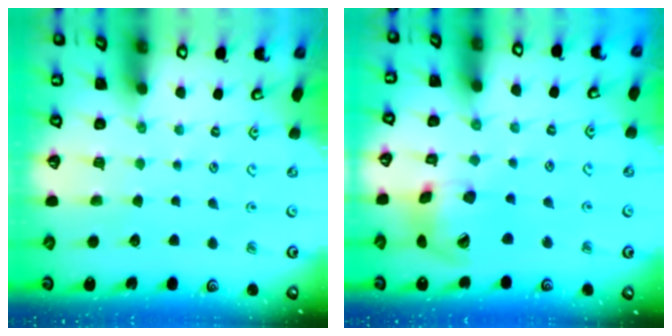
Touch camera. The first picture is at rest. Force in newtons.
{"total": 13.8, "press": 13.6, "slide": 1.8}